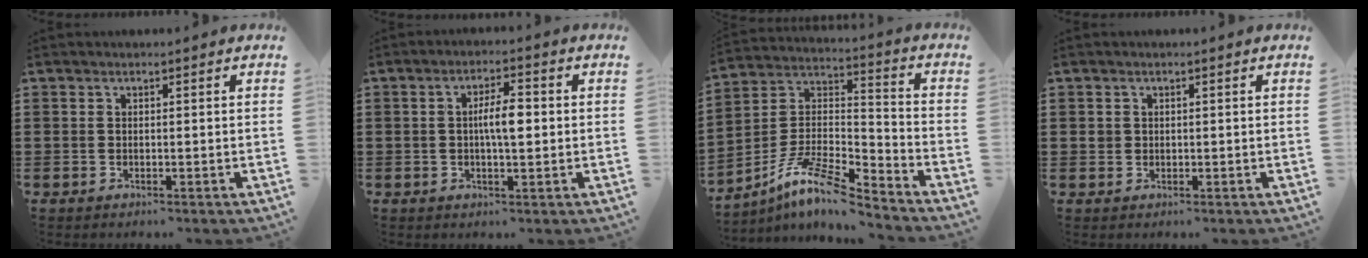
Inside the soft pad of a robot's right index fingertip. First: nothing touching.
{"total": 4.9, "force": [0.1, 1.4, 4.7], "torque": [-0.085, 0.004, 0.000]}
{"total": 10.0, "force": [-8.3, 1.3, 5.4], "torque": [-0.125, 0.002, -0.173]}
{"total": 1.0, "force": [0.2, 0.9, 0.3], "torque": [-0.007, 0.006, 0.004]}